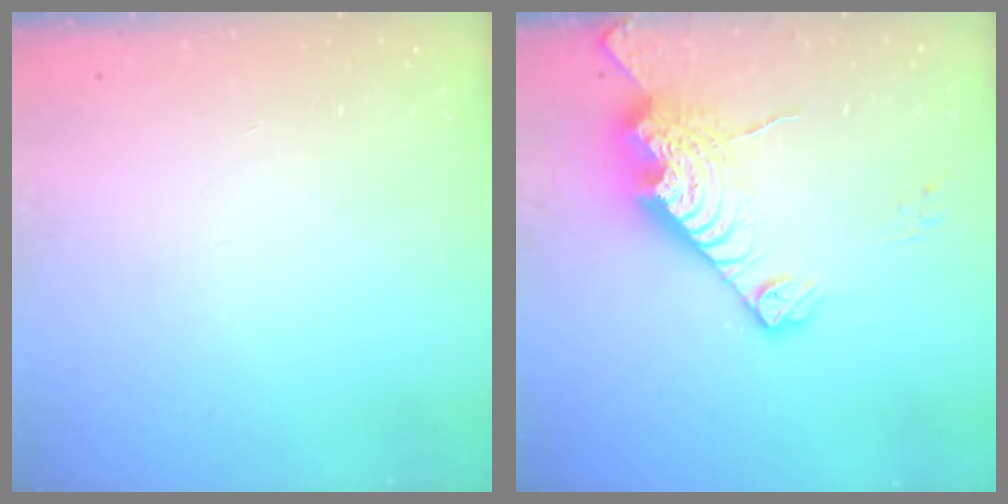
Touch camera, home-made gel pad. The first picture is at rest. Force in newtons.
{"total": 16.8, "press": 16.7, "slide": 1.4}